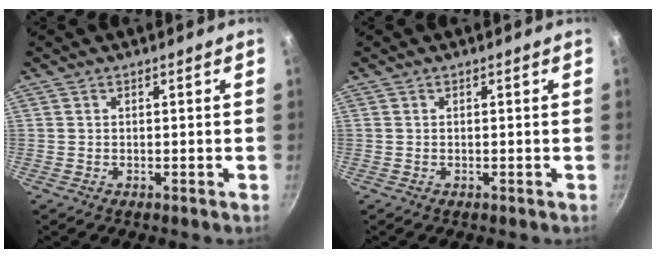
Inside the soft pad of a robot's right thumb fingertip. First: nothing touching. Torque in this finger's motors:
{"motor_torque": [-0.04, -0.05, 0.26, 0.10, 0.05]}